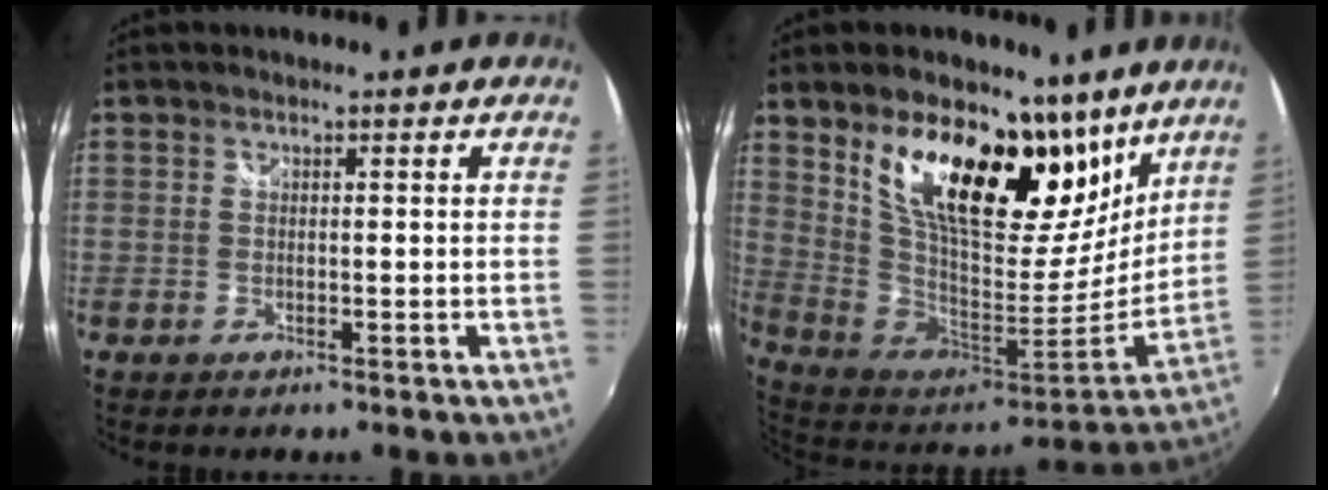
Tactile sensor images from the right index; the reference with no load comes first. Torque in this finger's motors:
{"motor_torque": [1.11, 1.02, 1.05, 0.21]}